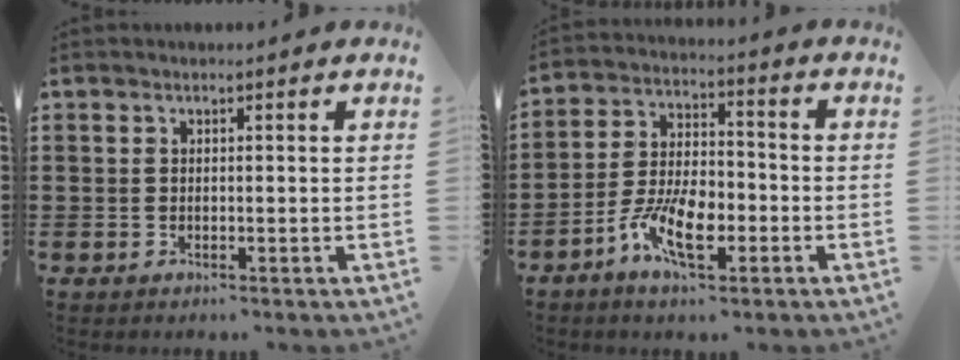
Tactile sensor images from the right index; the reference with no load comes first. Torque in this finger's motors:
{"motor_torque": [1.25, 0.88, 0.73, 0.10]}